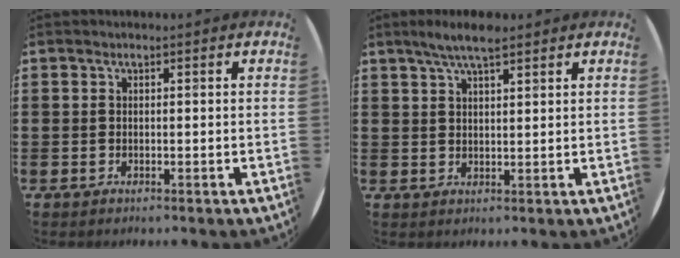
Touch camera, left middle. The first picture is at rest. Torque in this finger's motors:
{"motor_torque": [0.80, -0.69, 0.09, 0.07]}